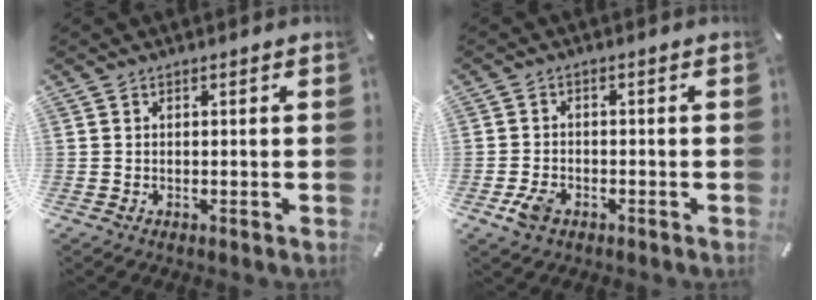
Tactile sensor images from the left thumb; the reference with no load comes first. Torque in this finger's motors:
{"motor_torque": [-0.01, 0.01, 0.01, 0.03, 0.00]}